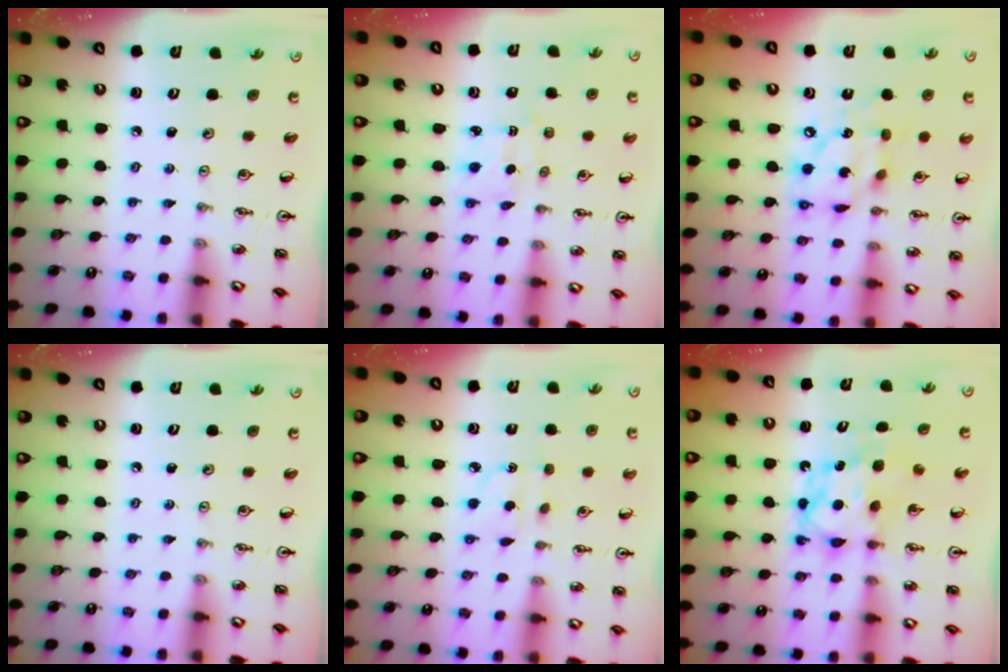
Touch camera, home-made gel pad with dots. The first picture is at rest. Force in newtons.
{"total": 1.6, "press": 1.4, "slide": 0.7}
{"total": 13.0, "press": 13.0, "slide": 1.3}
{"total": 0.0}
{"total": 2.8, "press": 2.6, "slide": 0.8}
{"total": 6.2, "press": 6.1, "slide": 0.5}